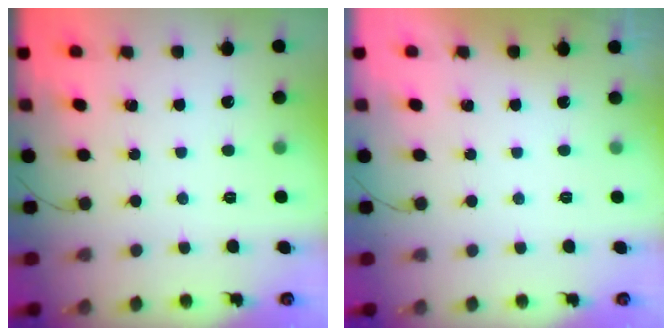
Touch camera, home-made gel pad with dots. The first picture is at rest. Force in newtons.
{"total": 0.0}